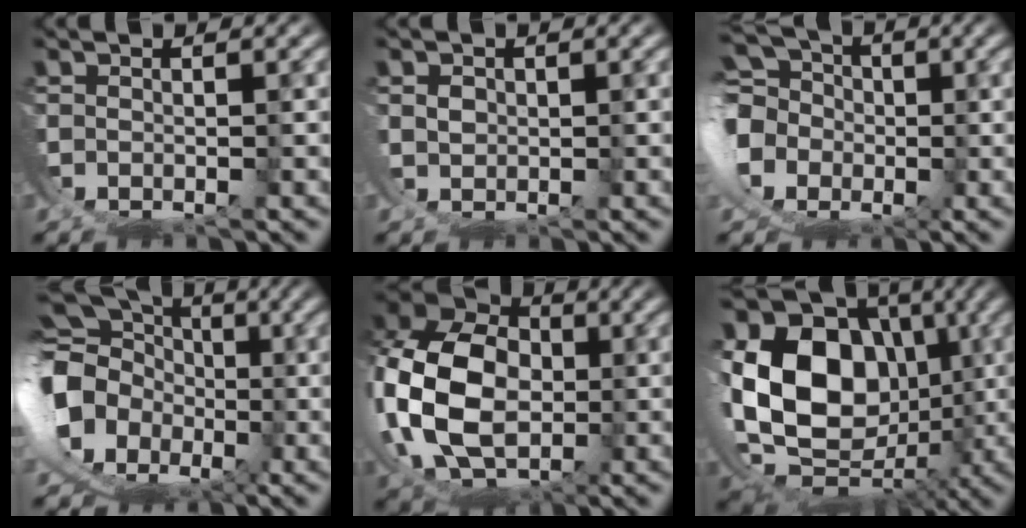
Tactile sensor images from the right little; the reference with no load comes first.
{"total": 1.1, "force": [0.3, 0.8, 0.8], "torque": [-0.023, -0.012, 0.014]}
{"total": 13.9, "force": [-1.6, 13.0, 4.6], "torque": [-0.165, -0.042, -0.042]}
{"total": 16.5, "force": [-1.6, 14.2, 8.1], "torque": [-0.190, -0.040, -0.036]}
{"total": 13.5, "force": [-0.1, 10.1, 9.0], "torque": [-0.220, -0.050, 0.018]}
{"total": 19.9, "force": [-1.7, 15.5, 12.4], "torque": [-0.270, -0.077, -0.004]}